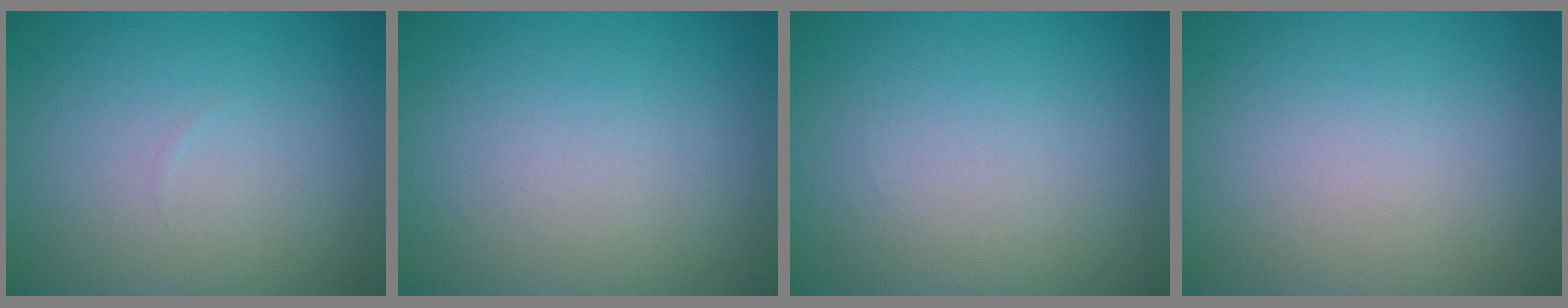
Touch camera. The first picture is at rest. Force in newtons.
{"total": 0.0}
{"total": 0.0}
{"total": 0.0}